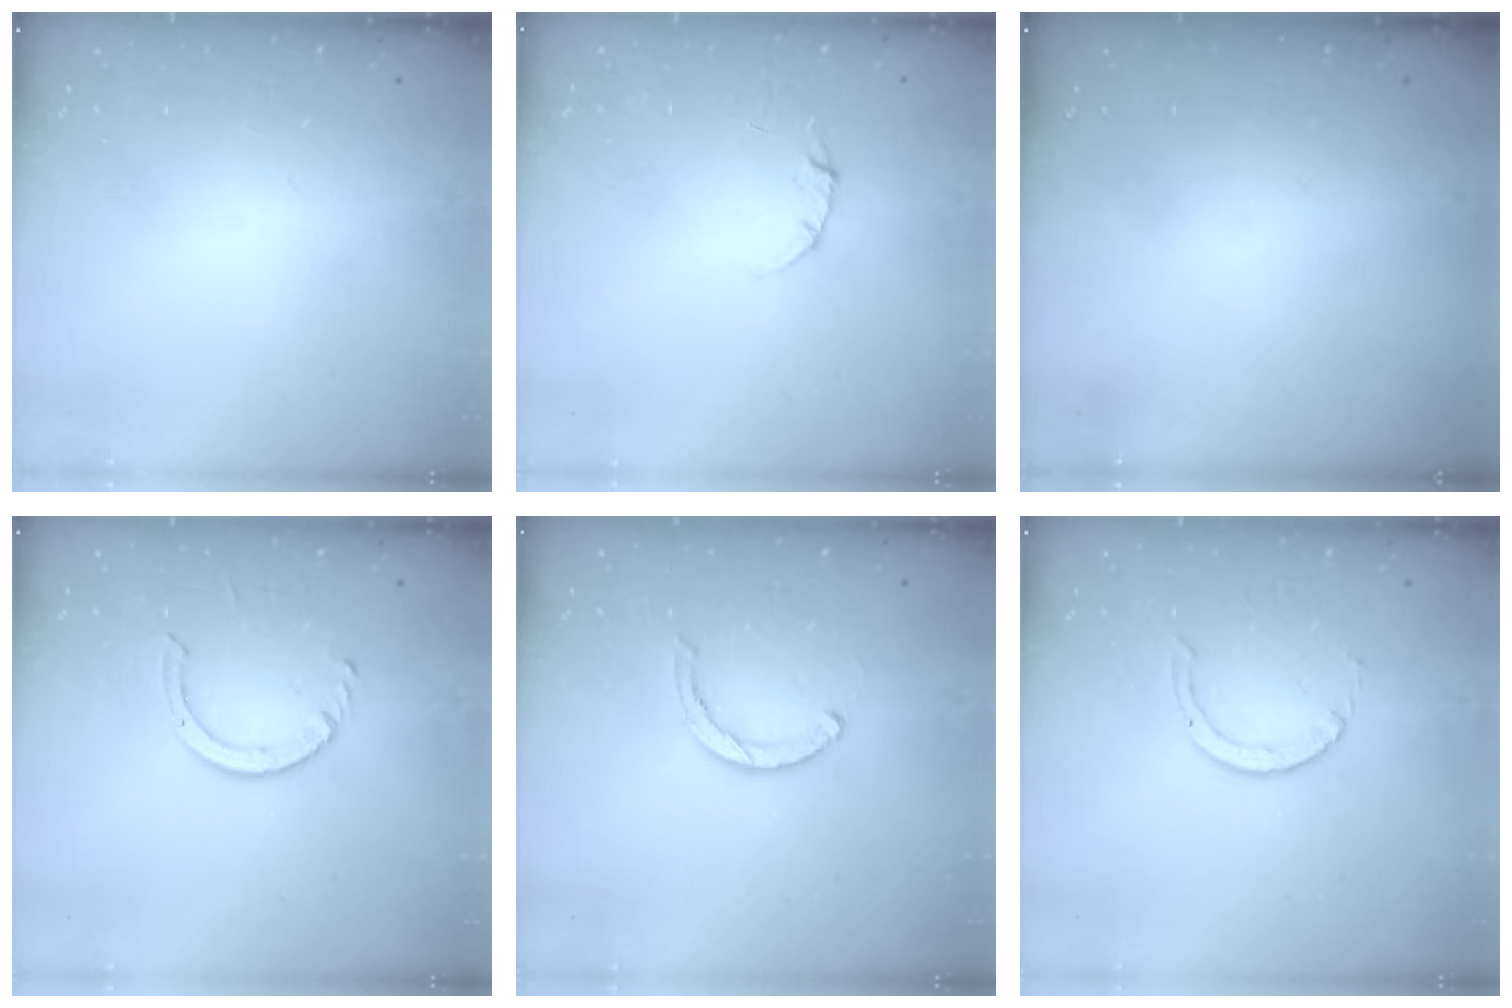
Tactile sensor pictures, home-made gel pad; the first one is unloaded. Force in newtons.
{"total": 3.3, "press": 3.2, "slide": 0.3}
{"total": 0.0}
{"total": 4.0, "press": 3.9, "slide": 0.5}
{"total": 3.5, "press": 3.5, "slide": 0.2}
{"total": 2.0, "press": 2.0, "slide": 0.2}